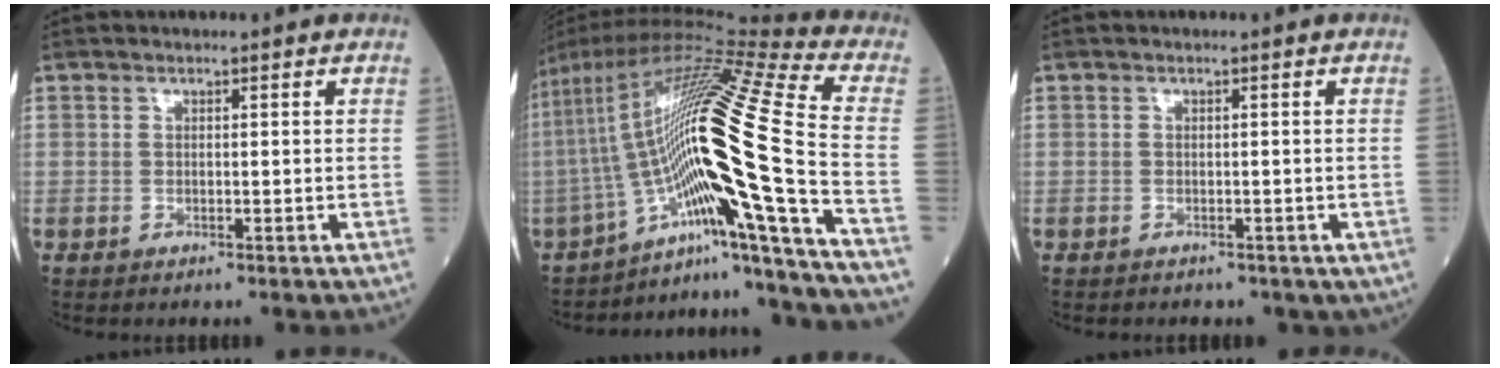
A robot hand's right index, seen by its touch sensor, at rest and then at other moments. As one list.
[{"total": 26.3, "force": [-9.8, -1.1, 24.4], "torque": [-0.448, 0.009, -0.171]}, {"total": 2.9, "force": [-2.1, 1.8, 1.0], "torque": [-0.013, 0.000, -0.018]}]